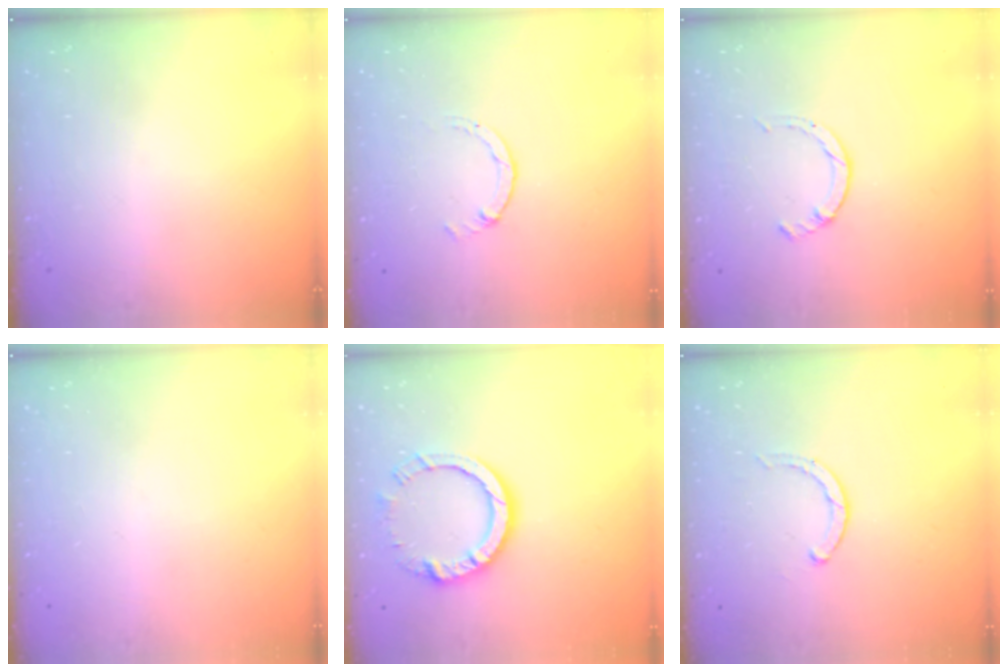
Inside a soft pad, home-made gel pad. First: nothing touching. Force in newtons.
{"total": 0.7, "press": 0.7, "slide": 0.2}
{"total": 1.7, "press": 1.7, "slide": 0.2}
{"total": 0.0}
{"total": 10.8, "press": 10.7, "slide": 1.0}
{"total": 1.9, "press": 1.8, "slide": 0.3}